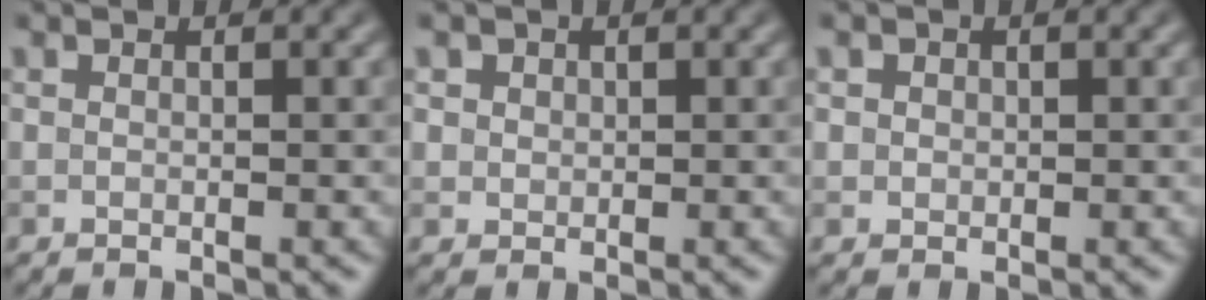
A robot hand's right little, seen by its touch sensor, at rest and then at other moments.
{"total": 2.0, "force": [1.0, 1.6, 0.7], "torque": [-0.018, 0.004, 0.023]}
{"total": 1.3, "force": [0.5, 1.1, 0.4], "torque": [-0.001, 0.002, 0.009]}